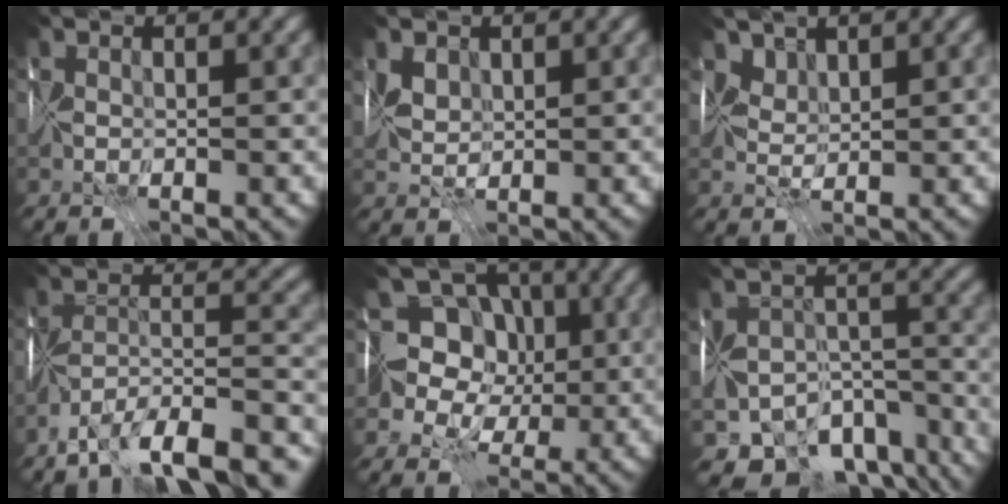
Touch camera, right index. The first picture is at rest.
{"total": 2.1, "force": [1.1, 1.5, 1.0], "torque": [-0.026, 0.005, 0.017]}
{"total": 2.5, "force": [2.0, 1.2, 0.7], "torque": [-0.025, -0.001, 0.047]}
{"total": 13.2, "force": [-10.8, 4.0, 6.5], "torque": [-0.112, 0.010, -0.158]}
{"total": 9.4, "force": [0.3, 8.5, 3.9], "torque": [-0.073, 0.034, -0.044]}
{"total": 10.8, "force": [-8.3, 5.9, 3.5], "torque": [-0.046, -0.014, -0.111]}